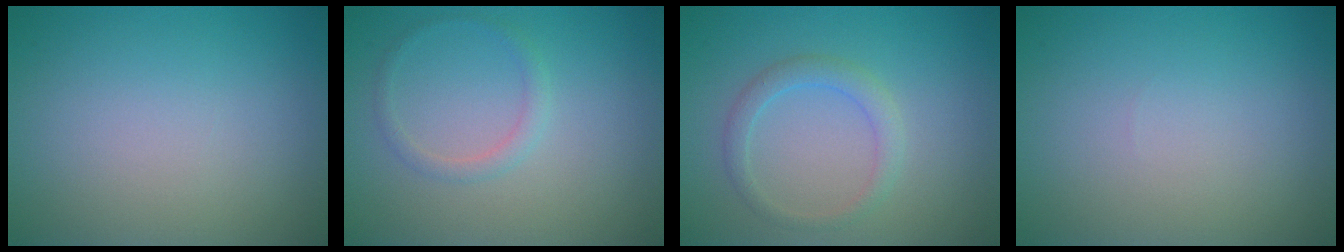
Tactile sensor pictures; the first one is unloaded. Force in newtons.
{"total": 1.3, "press": 1.3, "slide": 0.0}
{"total": 2.0, "press": 2.0, "slide": 0.1}
{"total": 0.0}